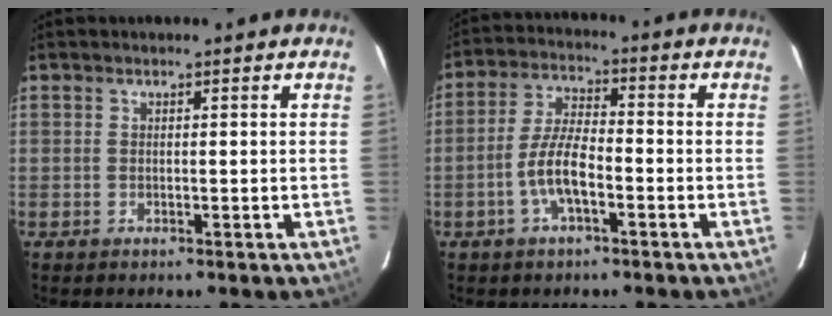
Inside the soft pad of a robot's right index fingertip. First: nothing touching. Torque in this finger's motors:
{"motor_torque": [0.99, -0.80, 0.65, 0.17]}